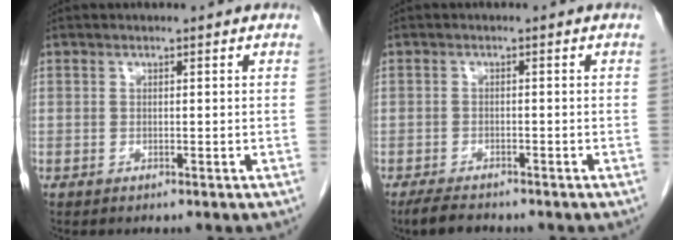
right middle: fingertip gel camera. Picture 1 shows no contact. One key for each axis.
{"total": 3.3, "fx": -2.8, "fy": 0.9, "fz": 1.5, "tx": -0.032, "ty": -0.007, "tz": -0.047}